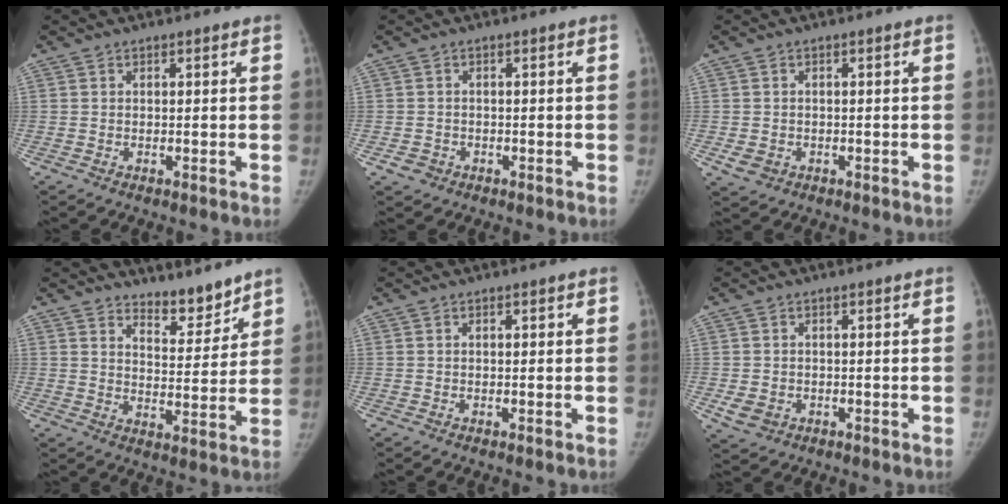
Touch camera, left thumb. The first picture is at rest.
{"total": 1.9, "force": [-0.8, 1.7, 0.4], "torque": [0.001, 0.006, -0.011]}
{"total": 2.6, "force": [-0.6, 2.3, 1.1], "torque": [-0.015, -0.001, 0.000]}
{"total": 6.9, "force": [6.2, 2.1, 2.1], "torque": [-0.007, -0.059, 0.106]}
{"total": 0.5, "force": [0.1, 0.3, 0.4], "torque": [-0.005, 0.001, 0.002]}
{"total": 3.2, "force": [-0.7, 2.8, 1.5], "torque": [-0.023, -0.003, -0.001]}